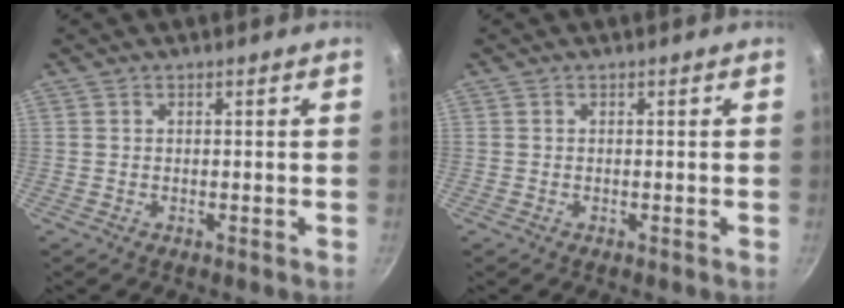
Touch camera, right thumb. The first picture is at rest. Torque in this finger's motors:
{"motor_torque": [0.04, -0.09, -0.06, 0.12, -0.04]}